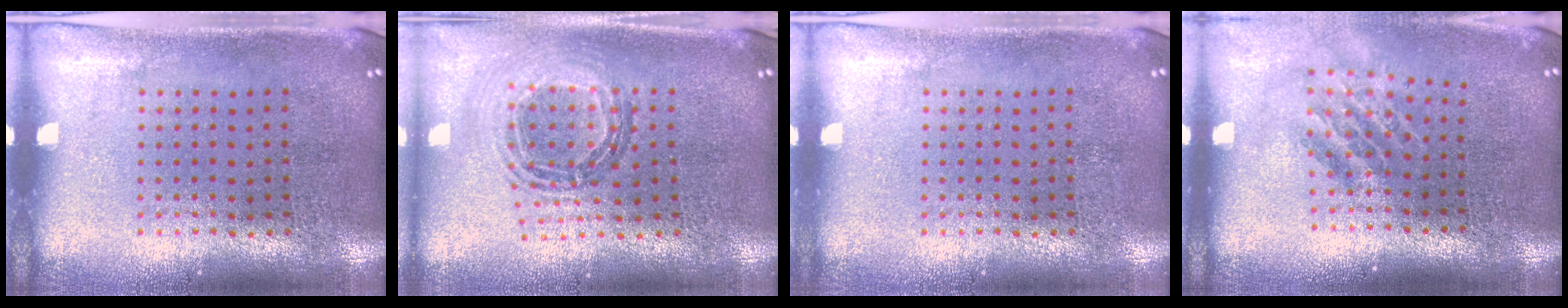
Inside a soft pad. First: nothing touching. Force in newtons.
{"total": 0.9, "press": 0.9, "slide": 0.2}
{"total": 0.0}
{"total": 1.5, "press": 1.1, "slide": 1.0}